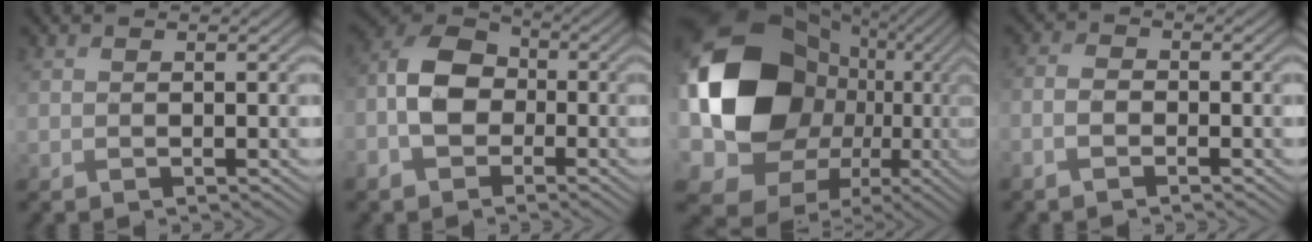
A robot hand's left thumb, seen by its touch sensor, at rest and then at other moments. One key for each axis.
{"total": 7.4, "fx": -2.6, "fy": 5.2, "fz": 4.5, "tx": -0.096, "ty": 0.007, "tz": -0.074}
{"total": 21.2, "fx": 0.3, "fy": 17.5, "fz": 11.9, "tx": -0.295, "ty": -0.034, "tz": 0.031}
{"total": 1.8, "fx": -1.6, "fy": 0.5, "fz": 0.6, "tx": -0.004, "ty": 0.006, "tz": -0.044}